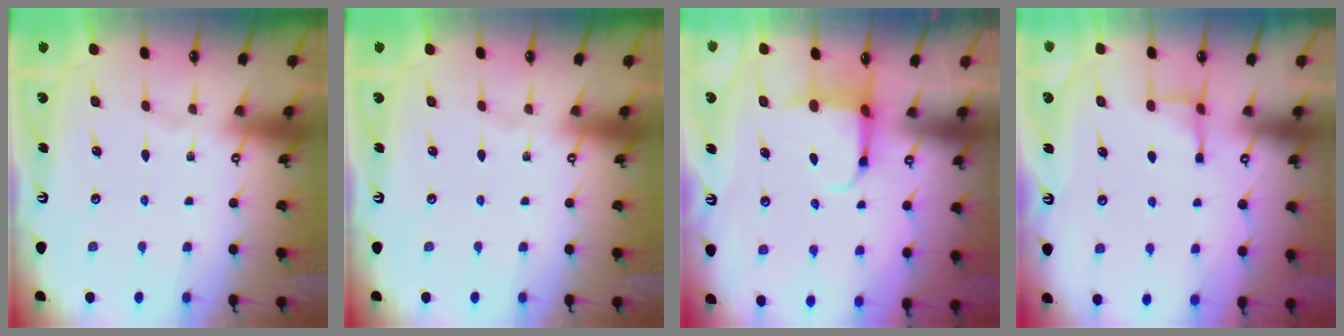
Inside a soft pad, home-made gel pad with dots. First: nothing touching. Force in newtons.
{"total": 0.0}
{"total": 4.0, "press": 3.9, "slide": 1.0}
{"total": 3.7, "press": 3.7, "slide": 0.5}